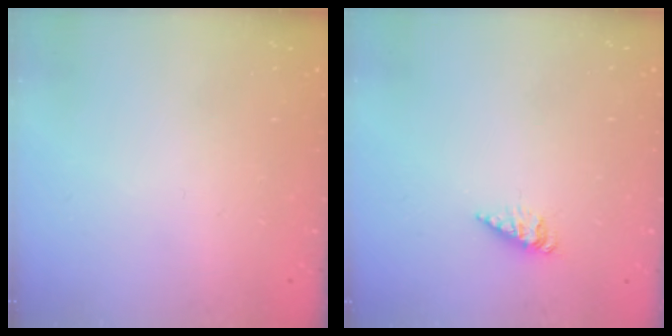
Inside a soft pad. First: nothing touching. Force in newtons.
{"total": 3.4, "press": 3.3, "slide": 0.4}